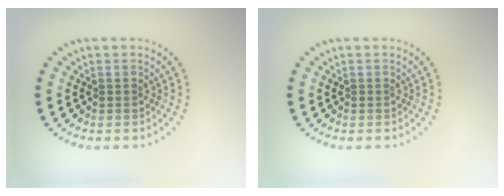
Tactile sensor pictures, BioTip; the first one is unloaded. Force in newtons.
{"total": 0.0}